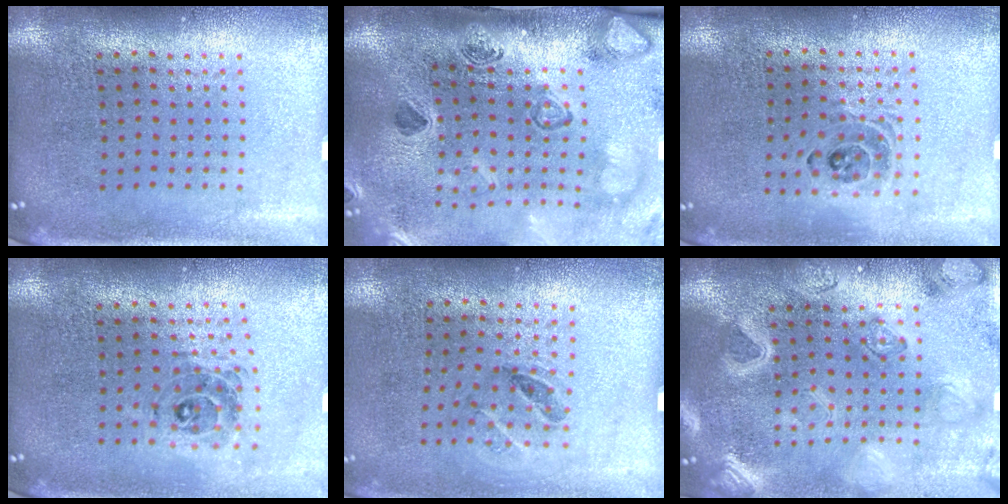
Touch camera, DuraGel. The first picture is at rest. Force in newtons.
{"total": 2.8, "press": 2.5, "slide": 1.3}
{"total": 1.2, "press": 1.1, "slide": 0.6}
{"total": 0.7, "press": 0.7, "slide": 0.2}
{"total": 1.2, "press": 0.8, "slide": 0.9}
{"total": 3.2, "press": 3.1, "slide": 1.0}